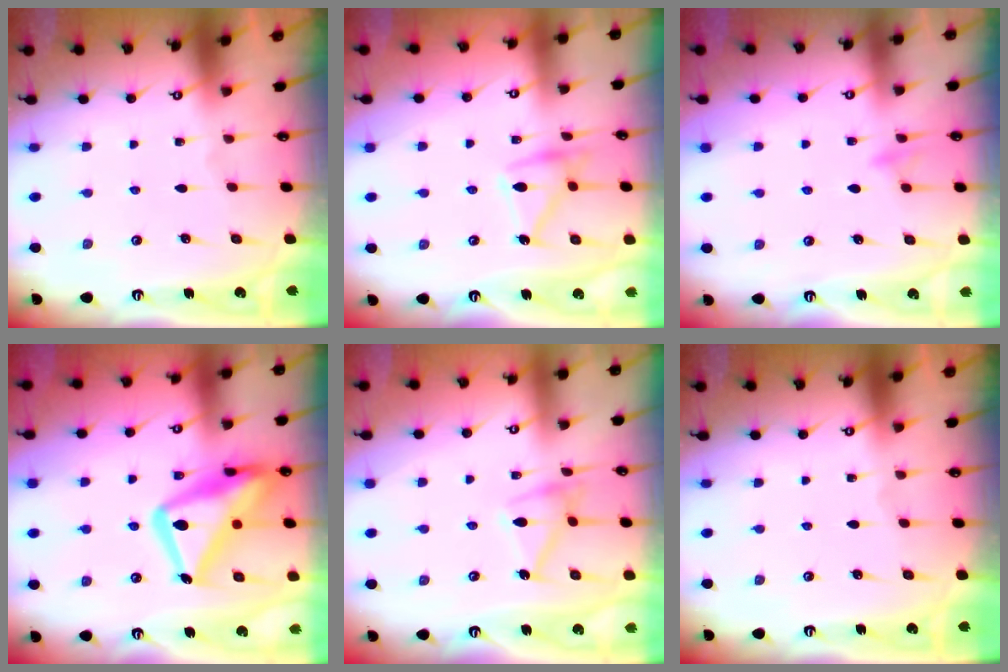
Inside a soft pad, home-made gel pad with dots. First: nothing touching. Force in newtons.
{"total": 13.7, "press": 13.7, "slide": 0.1}
{"total": 8.0, "press": 7.9, "slide": 0.8}
{"total": 22.0, "press": 21.9, "slide": 1.9}
{"total": 13.3, "press": 13.3, "slide": 0.2}
{"total": 0.0}